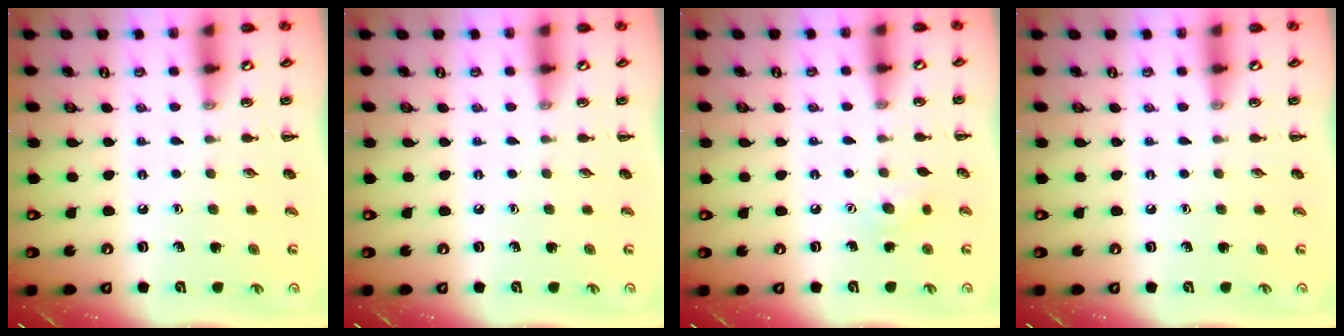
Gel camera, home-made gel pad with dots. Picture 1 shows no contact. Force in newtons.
{"total": 0.0}
{"total": 5.8, "press": 5.7, "slide": 1.3}
{"total": 0.0}